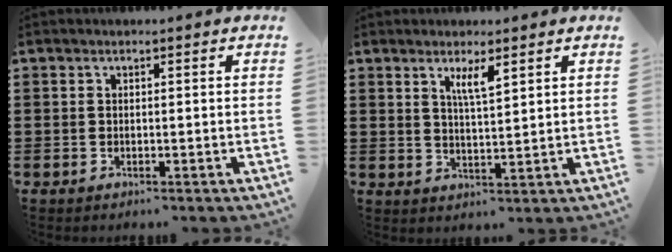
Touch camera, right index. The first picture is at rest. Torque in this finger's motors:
{"motor_torque": [0.10, 0.00, 0.05, 0.09]}